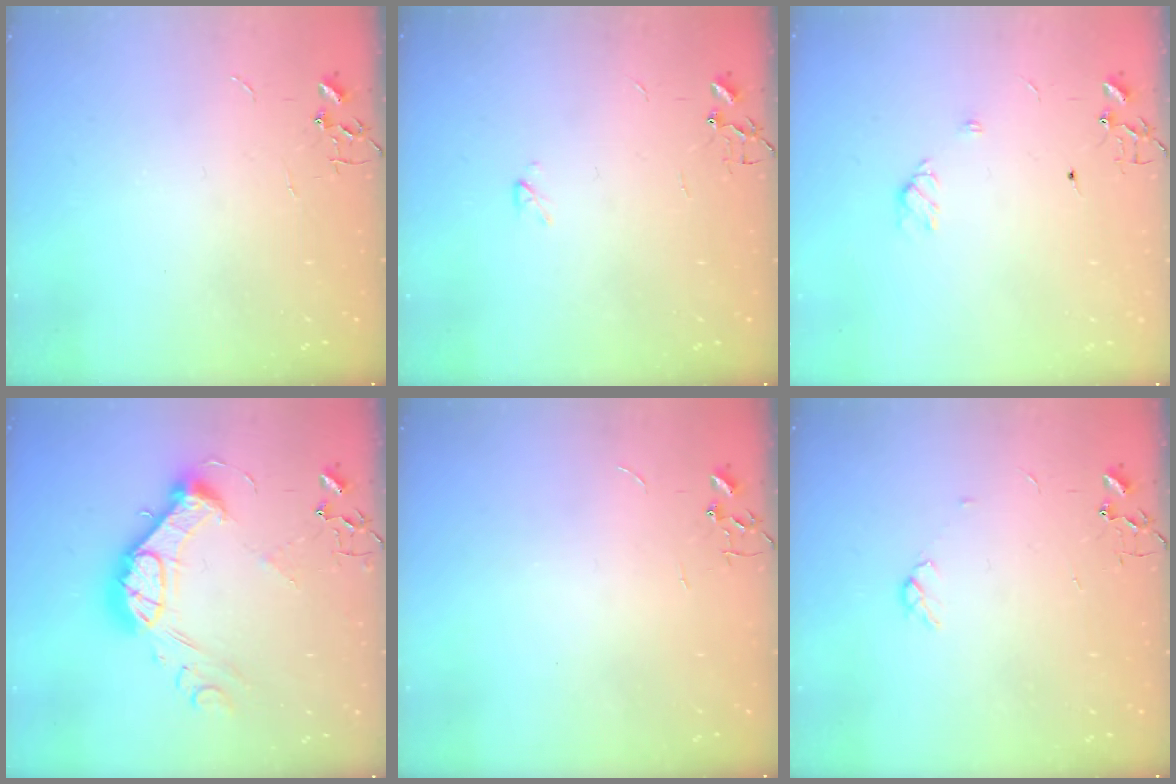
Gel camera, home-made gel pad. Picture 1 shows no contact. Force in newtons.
{"total": 2.2, "press": 2.2, "slide": 0.4}
{"total": 5.8, "press": 5.7, "slide": 0.8}
{"total": 16.8, "press": 16.8, "slide": 0.4}
{"total": 0.0}
{"total": 2.9, "press": 2.8, "slide": 0.5}